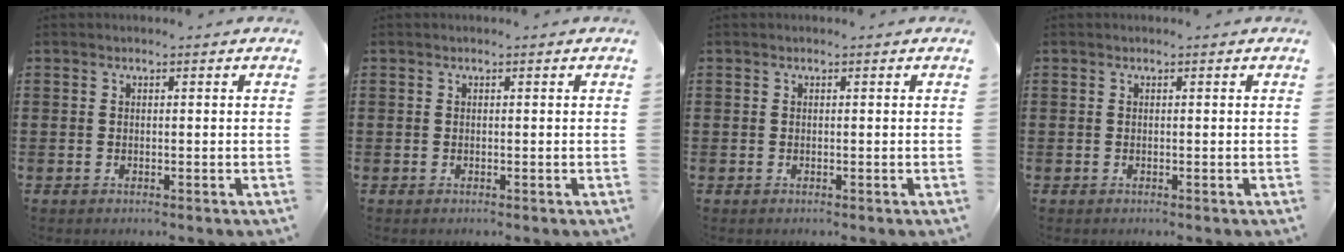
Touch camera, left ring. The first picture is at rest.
{"total": 0.0}
{"total": 0.0}
{"total": 0.0}